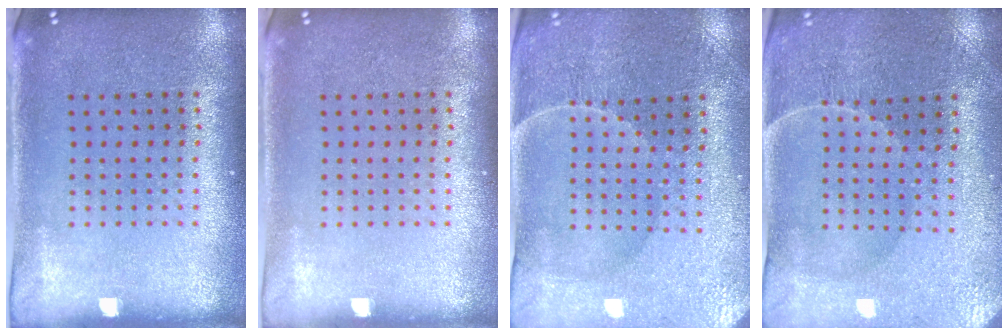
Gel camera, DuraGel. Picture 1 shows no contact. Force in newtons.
{"total": 0.0}
{"total": 1.0, "press": 0.9, "slide": 0.3}
{"total": 0.9, "press": 0.8, "slide": 0.3}